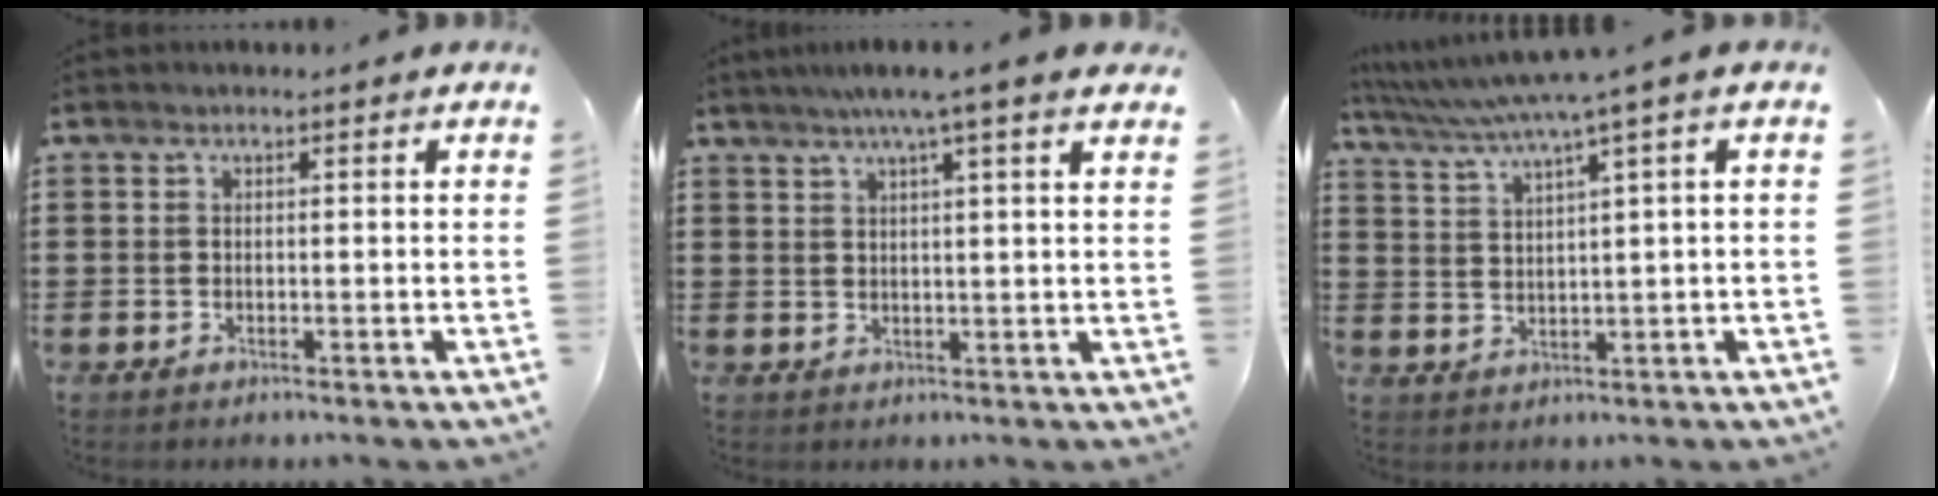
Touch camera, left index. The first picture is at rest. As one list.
[{"total": 4.8, "force": [3.3, -0.5, 3.4], "torque": [-0.075, -0.001, 0.057]}, {"total": 4.7, "force": [3.0, -0.6, 3.5], "torque": [-0.079, -0.021, 0.047]}]